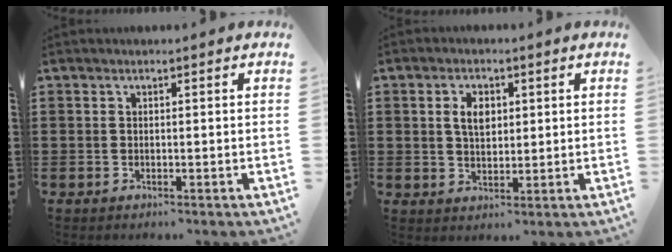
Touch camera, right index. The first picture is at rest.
{"total": 3.9, "force": [0.9, 2.3, 3.0], "torque": [-0.058, 0.008, 0.013]}